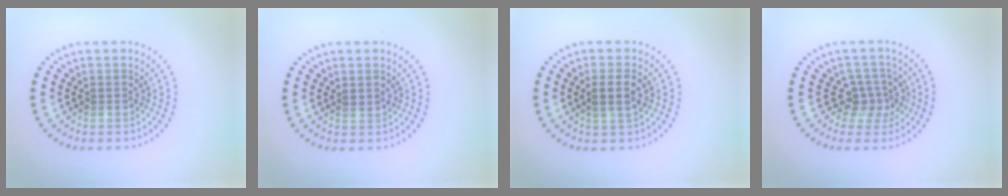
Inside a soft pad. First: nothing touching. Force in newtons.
{"total": 0.6, "press": 0.2, "slide": 0.6}
{"total": 2.2, "press": 2.1, "slide": 0.8}
{"total": 2.7, "press": 2.0, "slide": 1.8}